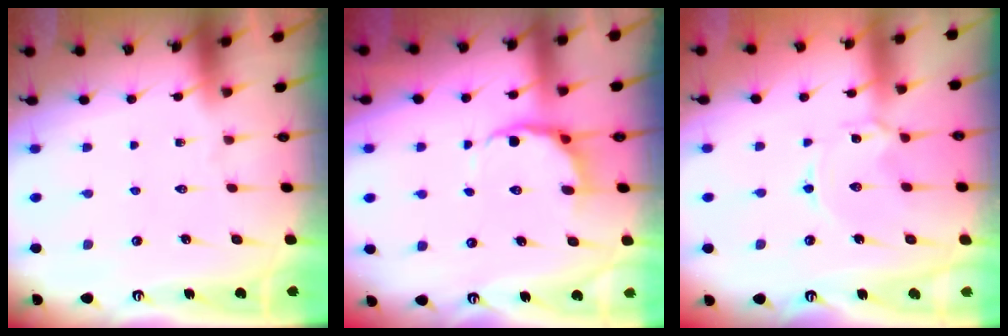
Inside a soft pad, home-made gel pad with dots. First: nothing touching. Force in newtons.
{"total": 7.8, "press": 7.1, "slide": 3.0}
{"total": 1.7, "press": 1.7, "slide": 0.3}